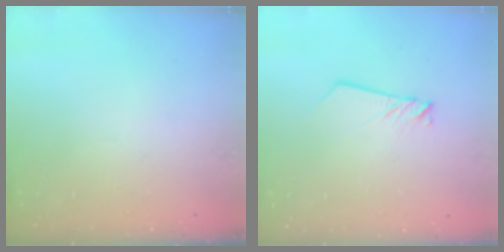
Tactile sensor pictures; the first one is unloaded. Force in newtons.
{"total": 2.2, "press": 2.2, "slide": 0.0}